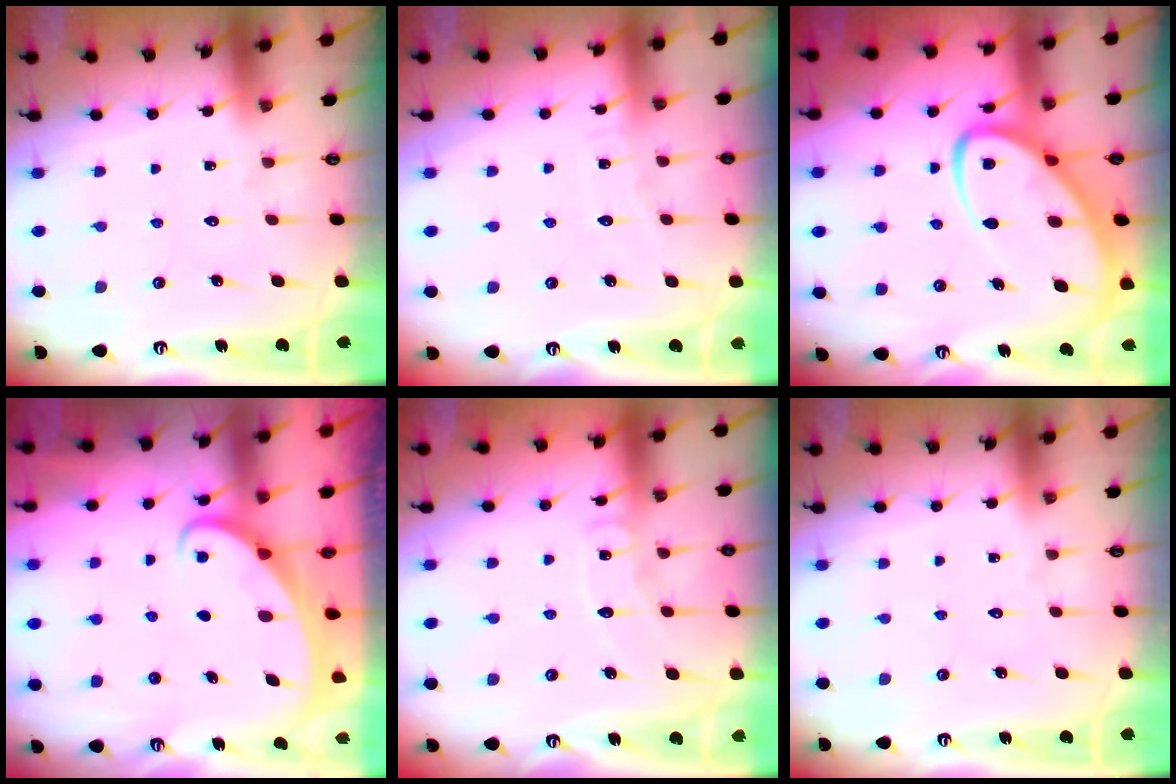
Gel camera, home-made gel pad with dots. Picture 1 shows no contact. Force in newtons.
{"total": 3.3, "press": 3.3, "slide": 0.4}
{"total": 12.1, "press": 12.0, "slide": 1.1}
{"total": 2.1, "press": 2.1, "slide": 0.2}
{"total": 7.1, "press": 7.0, "slide": 0.7}
{"total": 0.0}